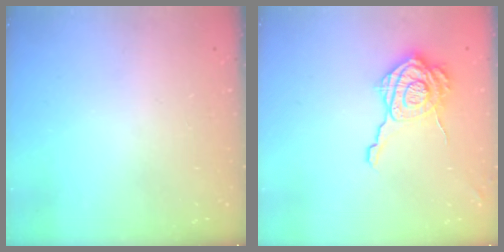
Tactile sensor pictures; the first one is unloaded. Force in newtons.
{"total": 14.9, "press": 14.9, "slide": 0.8}